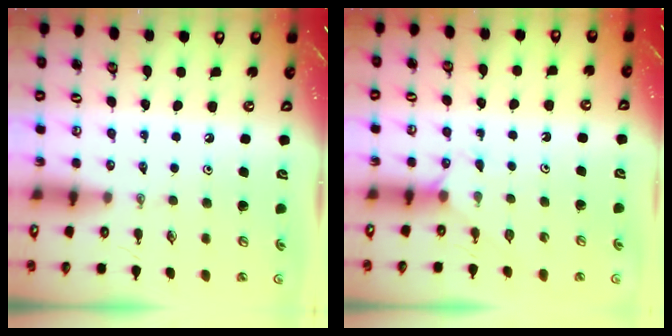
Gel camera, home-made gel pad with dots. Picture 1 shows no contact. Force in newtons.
{"total": 4.6, "press": 4.5, "slide": 0.6}